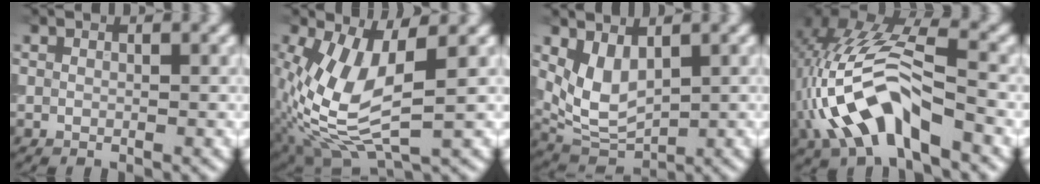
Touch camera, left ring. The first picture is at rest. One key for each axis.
{"total": 8.8, "fx": -1.0, "fy": 3.8, "fz": 7.9, "tx": -0.189, "ty": -0.003, "tz": -0.021}
{"total": 4.5, "fx": 1.4, "fy": 2.6, "fz": 3.4, "tx": -0.072, "ty": -0.011, "tz": 0.035}
{"total": 10.1, "fx": -2.9, "fy": 4.5, "fz": 8.5, "tx": -0.182, "ty": 0.013, "tz": -0.058}